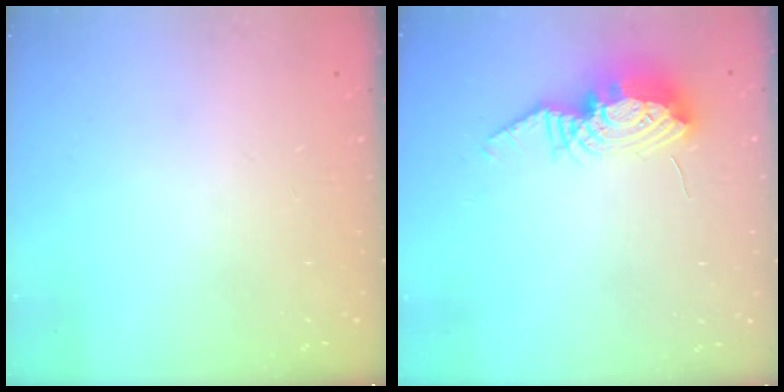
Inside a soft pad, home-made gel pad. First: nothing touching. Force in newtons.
{"total": 11.9, "press": 11.8, "slide": 1.1}